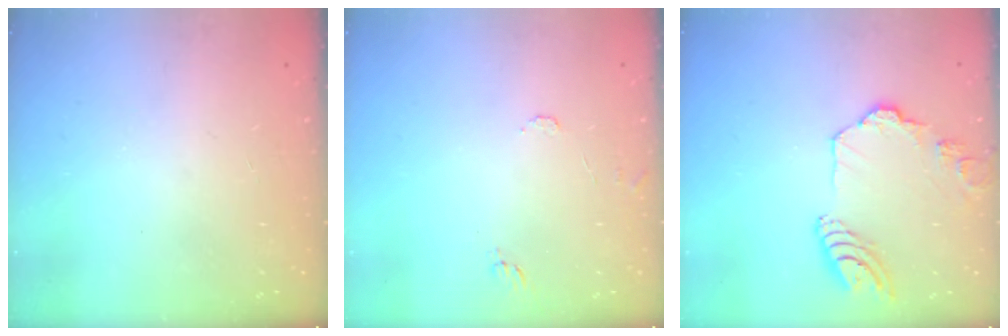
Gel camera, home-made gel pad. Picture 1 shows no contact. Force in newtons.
{"total": 5.6, "press": 5.6, "slide": 0.5}
{"total": 14.2, "press": 14.1, "slide": 1.6}